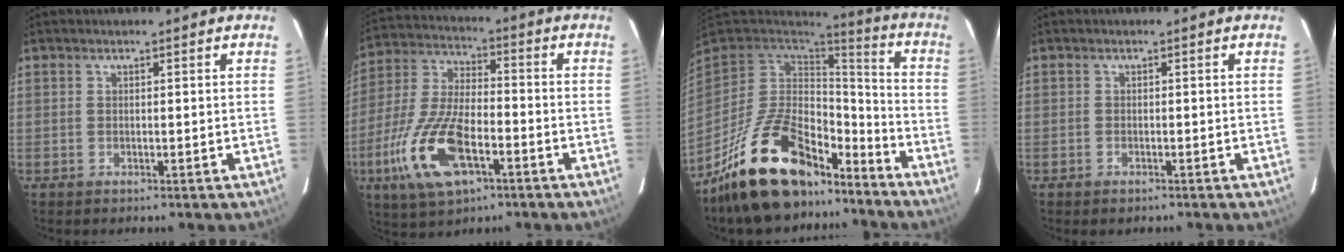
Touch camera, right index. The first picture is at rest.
{"total": 16.8, "force": [-7.2, 7.1, 13.4], "torque": [-0.298, -0.015, -0.136]}
{"total": 21.8, "force": [-15.0, 10.1, 12.1], "torque": [-0.245, 0.007, -0.236]}
{"total": 1.0, "force": [-0.8, 0.6, 0.3], "torque": [-0.006, 0.001, -0.012]}